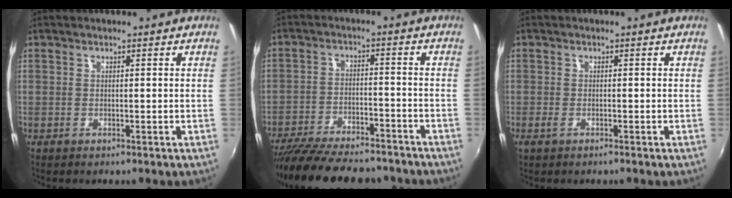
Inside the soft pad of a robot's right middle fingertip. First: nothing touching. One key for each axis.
{"total": 19.4, "fx": -16.6, "fy": 5.5, "fz": 8.5, "tx": -0.175, "ty": -0.025, "tz": -0.244}
{"total": 1.2, "fx": -0.9, "fy": 0.3, "fz": 0.8, "tx": -0.019, "ty": -0.004, "tz": -0.018}